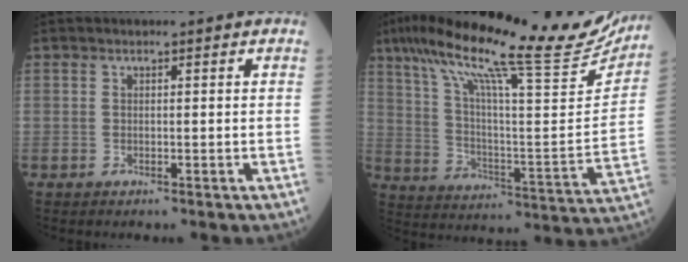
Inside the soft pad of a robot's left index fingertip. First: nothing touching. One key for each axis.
{"total": 29.2, "fx": 23.7, "fy": 3.2, "fz": 16.7, "tx": -0.285, "ty": -0.010, "tz": 0.337}